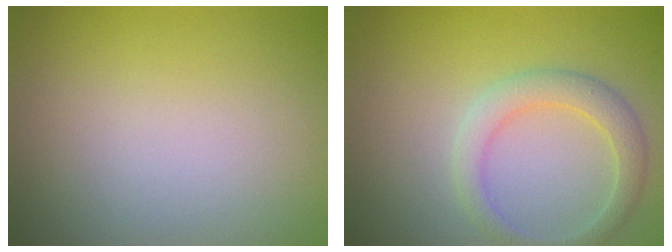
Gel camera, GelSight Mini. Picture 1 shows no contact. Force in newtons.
{"total": 2.7, "press": 2.7, "slide": 0.2}